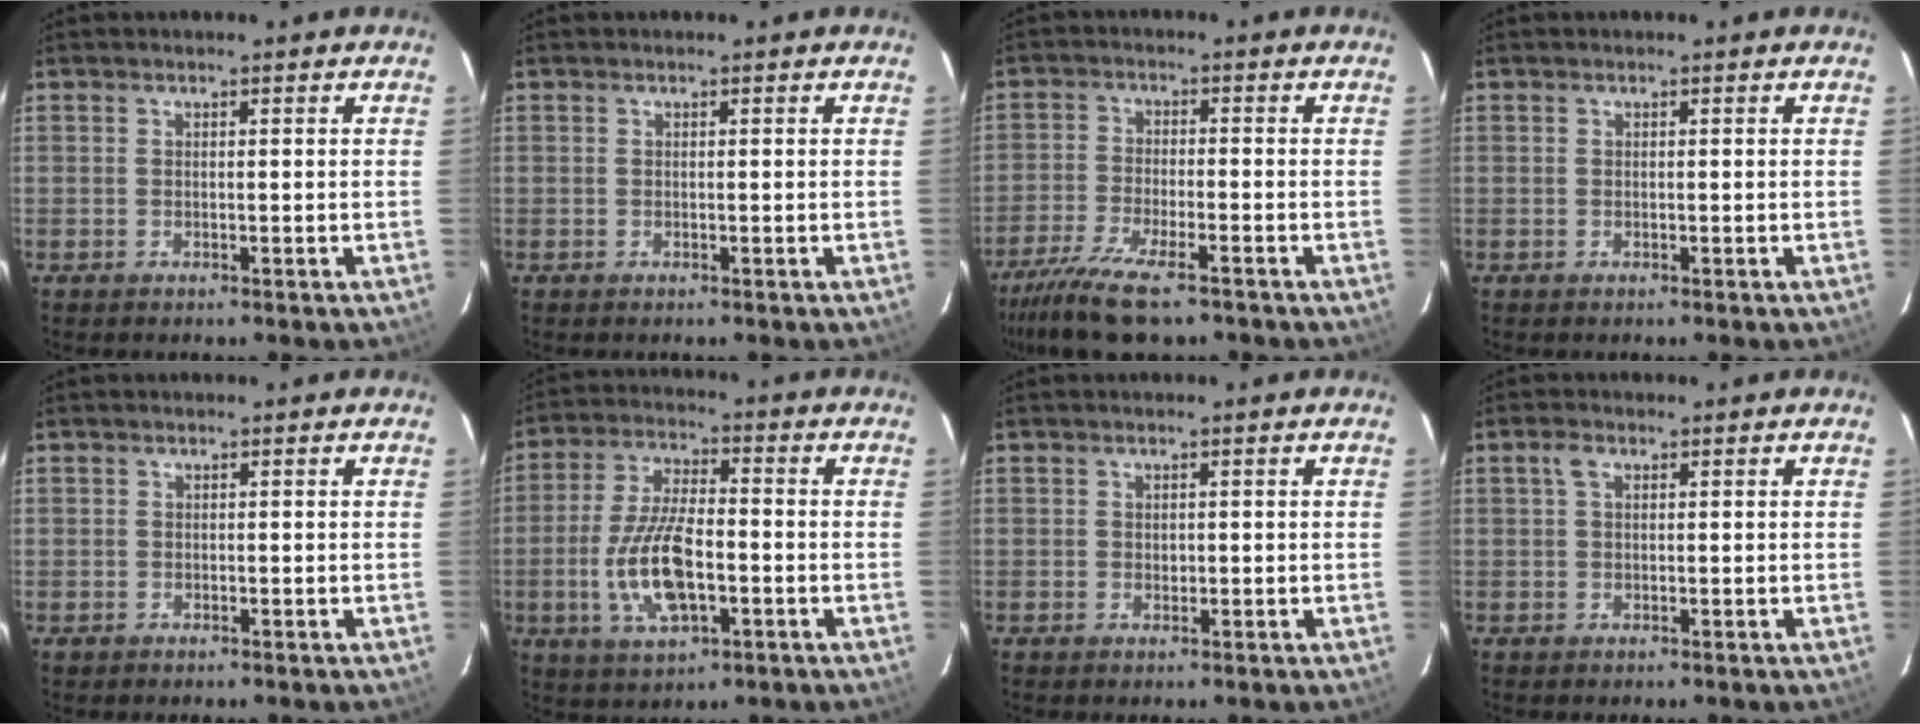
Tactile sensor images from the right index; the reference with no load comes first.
{"total": 0.0}
{"total": 11.6, "force": [-8.9, 2.8, 6.9], "torque": [-0.169, -0.037, -0.165]}
{"total": 0.0}
{"total": 0.7, "force": [-0.2, 0.7, -0.1], "torque": [0.000, 0.002, -0.002]}
{"total": 12.9, "force": [-3.3, 5.3, 11.3], "torque": [-0.234, -0.004, -0.057]}
{"total": 0.7, "force": [0.1, 0.7, 0.2], "torque": [0.000, 0.001, 0.004]}
{"total": 1.8, "force": [0.6, 1.0, 1.3], "torque": [-0.029, 0.007, 0.010]}